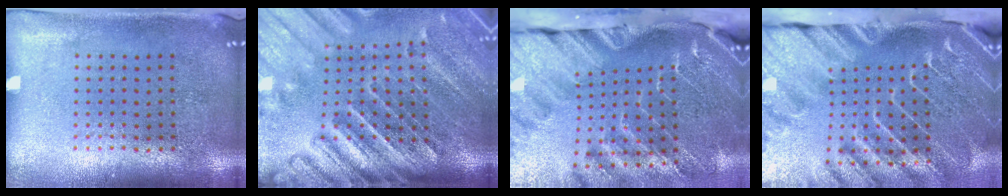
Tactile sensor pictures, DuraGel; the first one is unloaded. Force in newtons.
{"total": 4.2, "press": 3.6, "slide": 2.3}
{"total": 4.4, "press": 3.3, "slide": 3.0}
{"total": 4.6, "press": 3.4, "slide": 3.1}